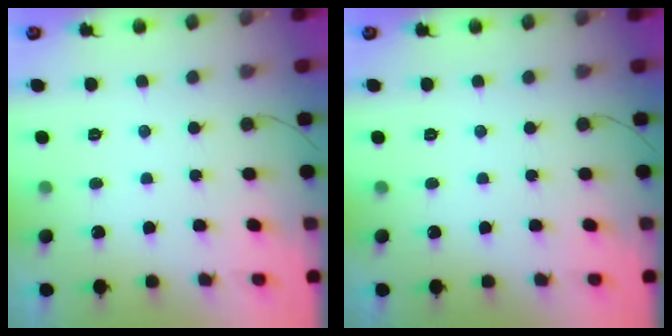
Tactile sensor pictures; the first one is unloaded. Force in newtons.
{"total": 0.0}